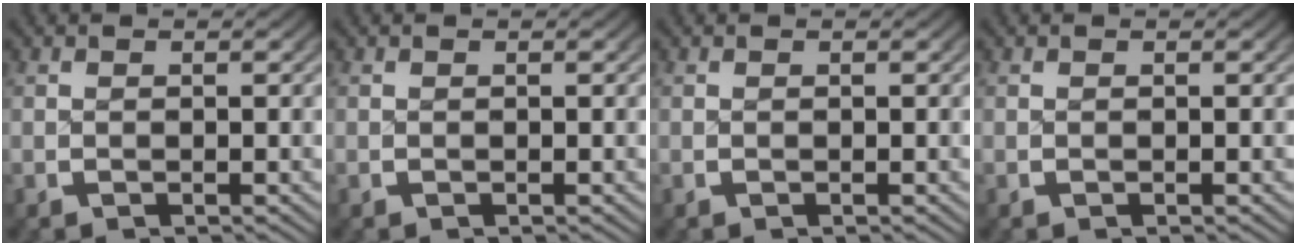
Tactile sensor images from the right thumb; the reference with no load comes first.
{"total": 0.0}
{"total": 0.0}
{"total": 0.0}